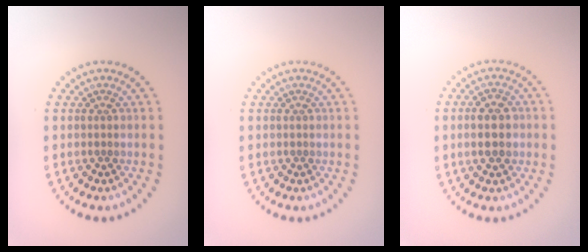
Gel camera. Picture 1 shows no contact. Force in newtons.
{"total": 0.0}
{"total": 2.9, "press": 2.9, "slide": 0.2}